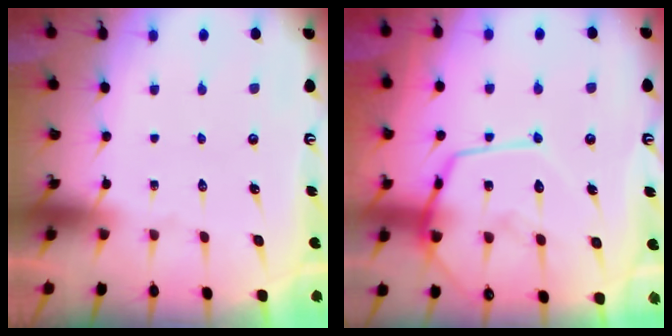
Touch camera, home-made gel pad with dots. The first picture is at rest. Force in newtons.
{"total": 15.1, "press": 15.1, "slide": 1.3}